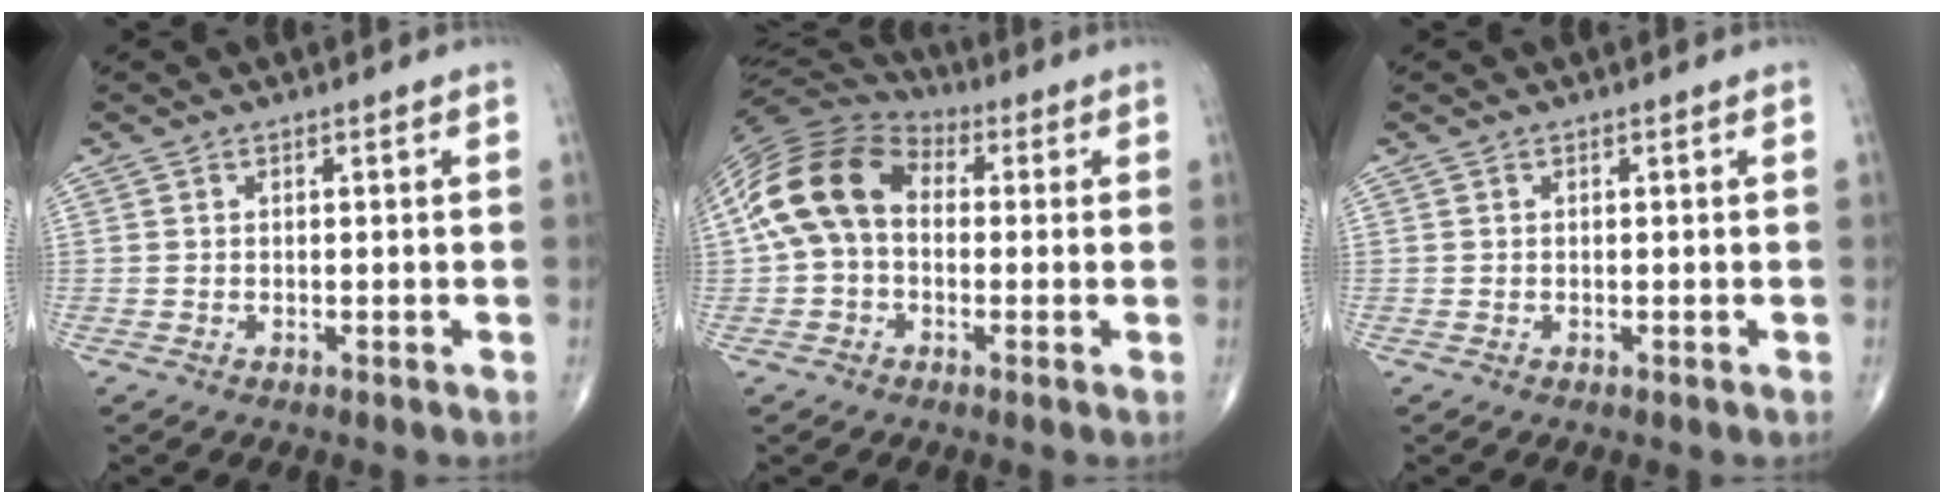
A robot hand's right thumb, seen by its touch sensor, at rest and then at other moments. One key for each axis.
{"total": 15.0, "fx": 1.1, "fy": 10.5, "fz": 10.6, "tx": -0.206, "ty": 0.041, "tz": 0.007}
{"total": 0.0}